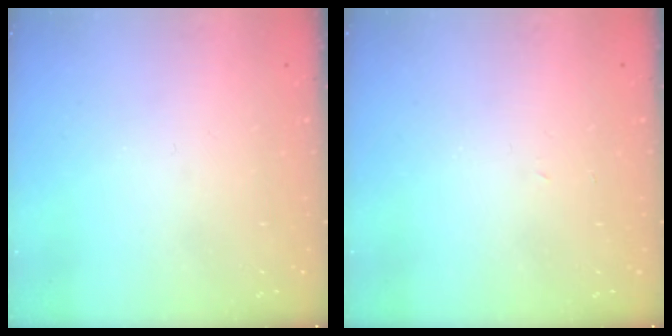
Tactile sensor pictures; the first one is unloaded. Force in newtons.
{"total": 2.0, "press": 2.0, "slide": 0.3}